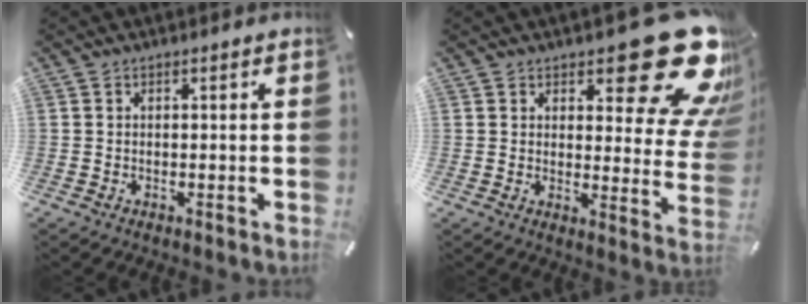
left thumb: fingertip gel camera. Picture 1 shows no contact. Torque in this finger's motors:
{"motor_torque": [2.55, 2.47, 1.38, -1.38, 0.13]}